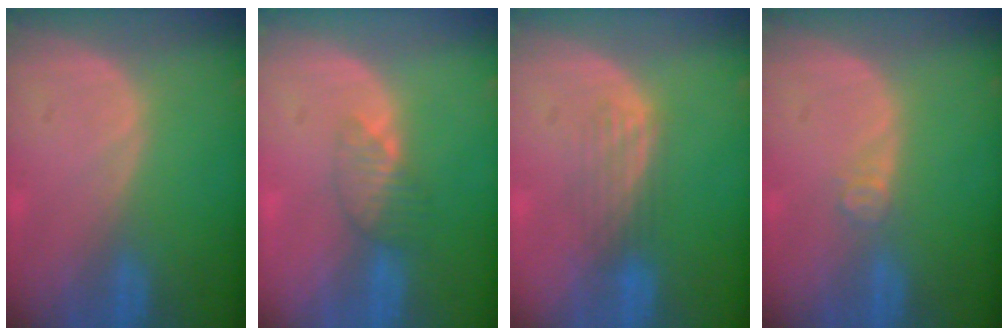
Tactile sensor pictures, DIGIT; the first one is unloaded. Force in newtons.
{"total": 3.6, "press": 3.2, "slide": 1.6}
{"total": 3.4, "press": 3.1, "slide": 1.5}
{"total": 2.0, "press": 1.6, "slide": 1.1}